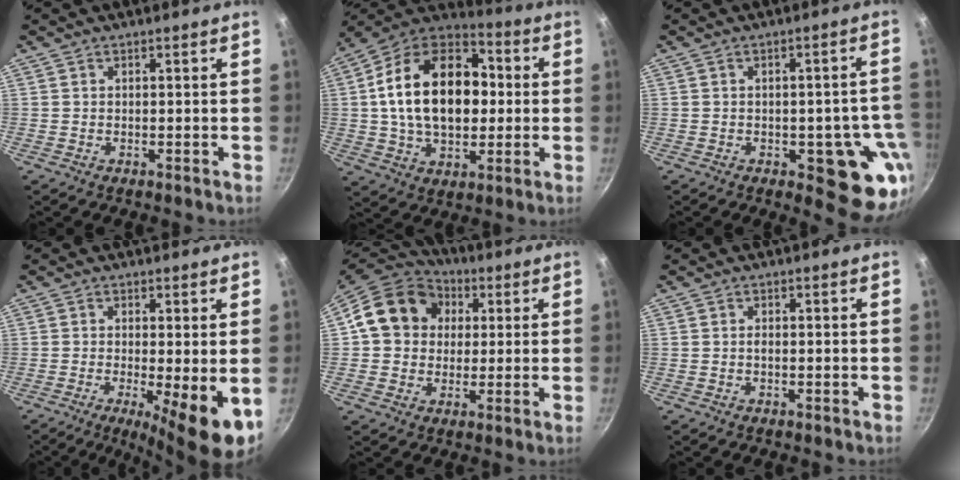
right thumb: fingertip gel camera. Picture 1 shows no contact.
{"total": 24.0, "force": [1.6, 15.8, 17.9], "torque": [-0.275, 0.033, 0.018]}
{"total": 13.2, "force": [-4.1, 6.0, 11.0], "torque": [-0.062, 0.012, -0.047]}
{"total": 9.2, "force": [-1.8, 2.0, 8.8], "torque": [-0.125, -0.010, -0.020]}
{"total": 14.7, "force": [3.4, 12.5, 7.0], "torque": [-0.094, 0.020, 0.044]}
{"total": 0.6, "force": [-0.1, 0.3, 0.6], "torque": [-0.010, 0.002, -0.005]}